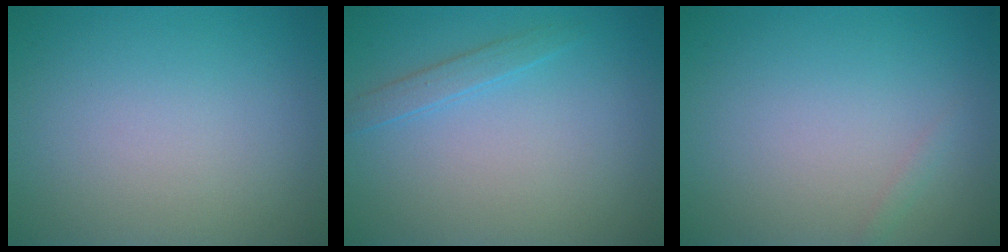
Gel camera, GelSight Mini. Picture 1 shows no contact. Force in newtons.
{"total": 1.3, "press": 1.3, "slide": 0.1}
{"total": 0.5, "press": 0.5, "slide": 0.0}